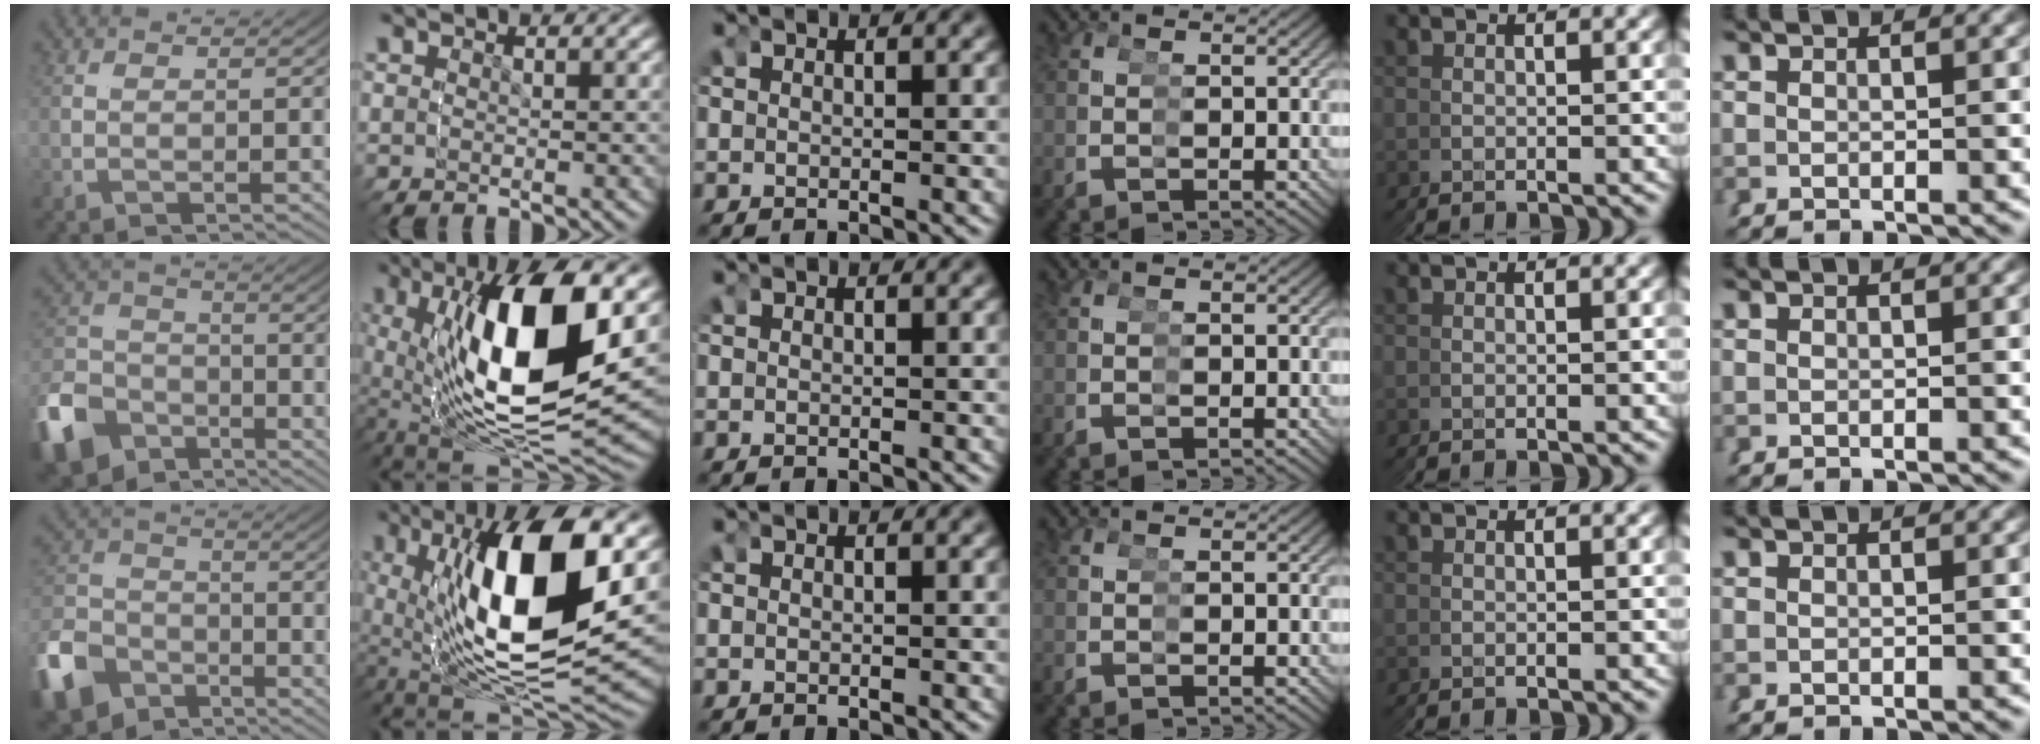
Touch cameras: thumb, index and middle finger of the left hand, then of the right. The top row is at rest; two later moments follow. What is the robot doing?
{"motion": "grasp_and_lifting", "object": "markers"}